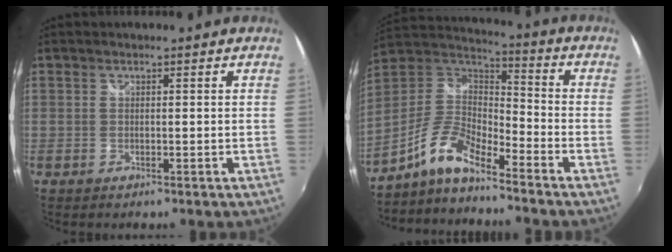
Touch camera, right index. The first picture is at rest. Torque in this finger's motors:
{"motor_torque": [0.60, -0.58, 0.43, 0.12]}